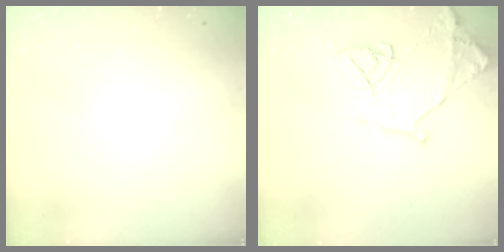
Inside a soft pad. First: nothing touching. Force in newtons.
{"total": 18.2, "press": 18.2, "slide": 1.4}